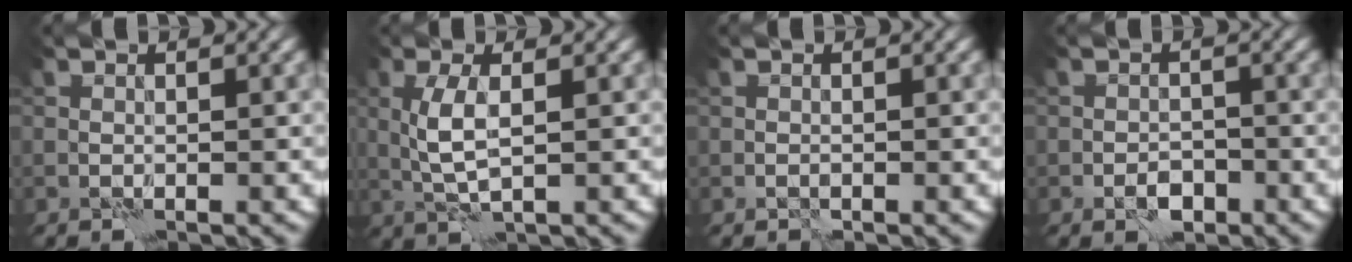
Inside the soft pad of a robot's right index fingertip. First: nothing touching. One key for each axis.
{"total": 3.4, "fx": 0.3, "fy": 1.0, "fz": 3.2, "tx": -0.073, "ty": 0.003, "tz": 0.008}
{"total": 0.0}
{"total": 2.0, "fx": -1.3, "fy": 1.1, "fz": 1.1, "tx": -0.016, "ty": 0.006, "tz": -0.023}